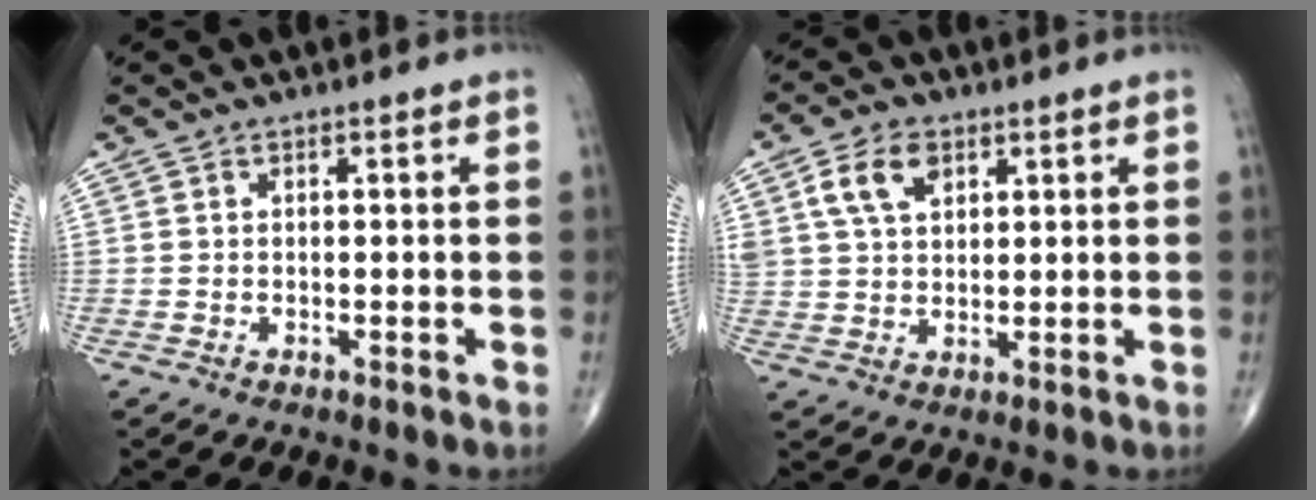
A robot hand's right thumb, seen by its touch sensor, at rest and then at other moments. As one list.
[{"total": 7.8, "force": [3.5, 4.9, 5.0], "torque": [-0.084, -0.006, 0.067]}]